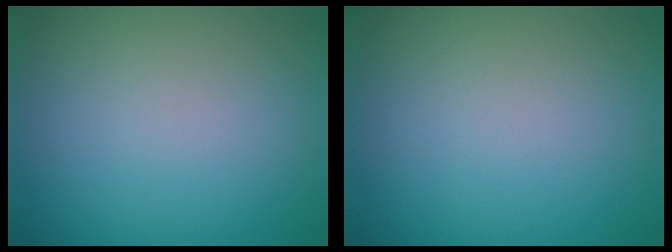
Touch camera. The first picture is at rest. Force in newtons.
{"total": 0.0}